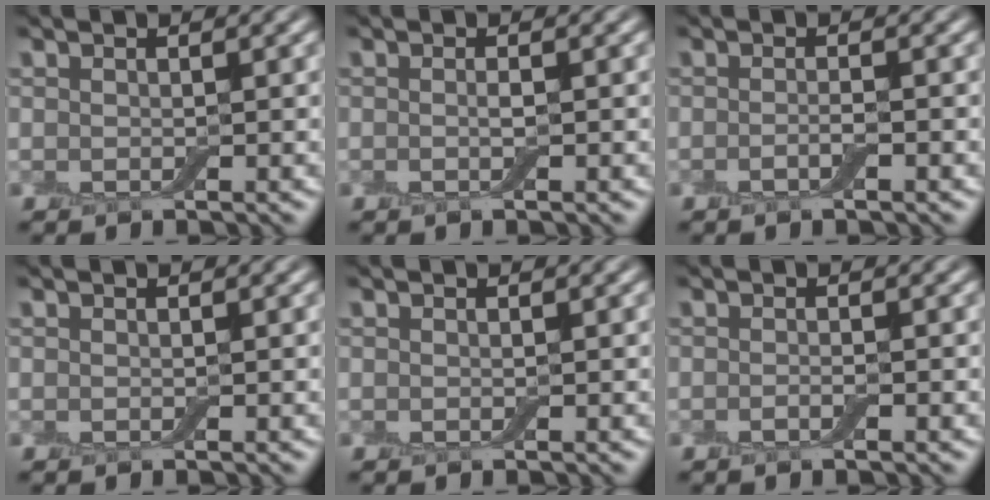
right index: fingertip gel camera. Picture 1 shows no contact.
{"total": 0.8, "force": [-0.1, 0.1, 0.8], "torque": [-0.014, -0.001, -0.003]}
{"total": 1.2, "force": [-0.5, 0.2, 1.1], "torque": [-0.019, -0.002, -0.012]}
{"total": 0.0}
{"total": 0.0}
{"total": 0.9, "force": [-0.4, 0.1, 0.7], "torque": [-0.013, -0.002, -0.008]}